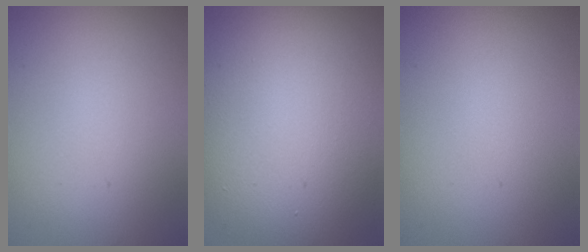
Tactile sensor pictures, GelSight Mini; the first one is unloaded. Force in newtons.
{"total": 13.9, "press": 13.9, "slide": 1.0}
{"total": 0.0}